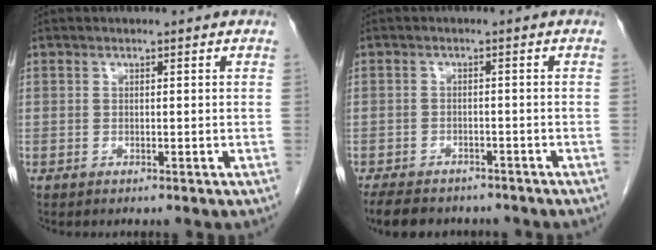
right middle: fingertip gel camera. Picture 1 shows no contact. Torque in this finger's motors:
{"motor_torque": [0.09, 0.02, 0.03, 0.04]}